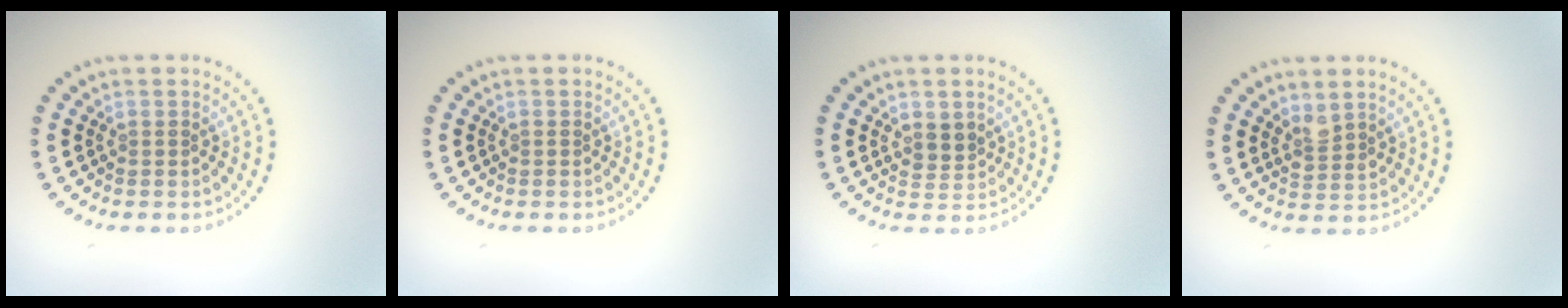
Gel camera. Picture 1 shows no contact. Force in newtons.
{"total": 0.0}
{"total": 1.7, "press": 1.4, "slide": 1.0}
{"total": 1.8, "press": 1.5, "slide": 1.1}